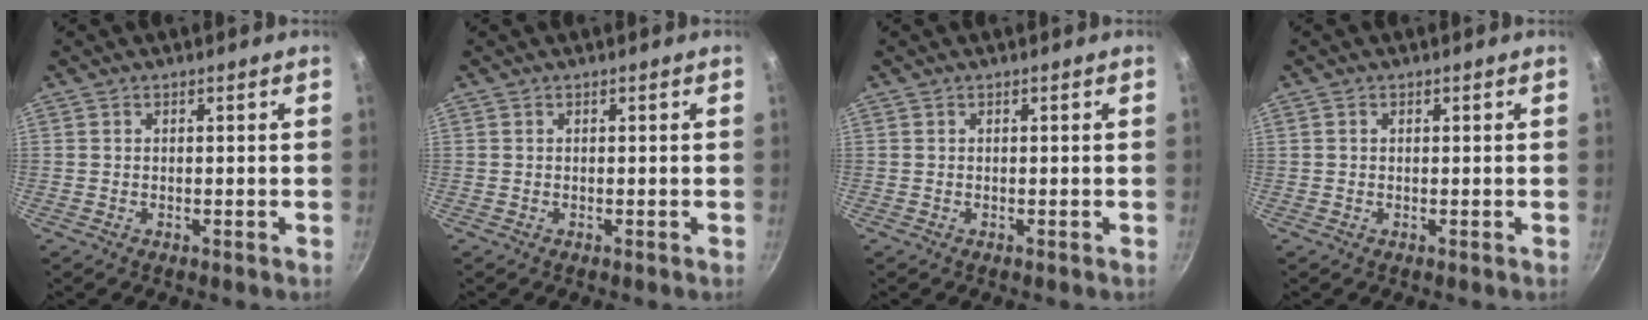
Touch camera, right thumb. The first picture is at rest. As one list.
[{"total": 0.0}, {"total": 0.0}, {"total": 0.7, "force": [0.2, 0.5, 0.4], "torque": [-0.006, 0.004, 0.003]}]